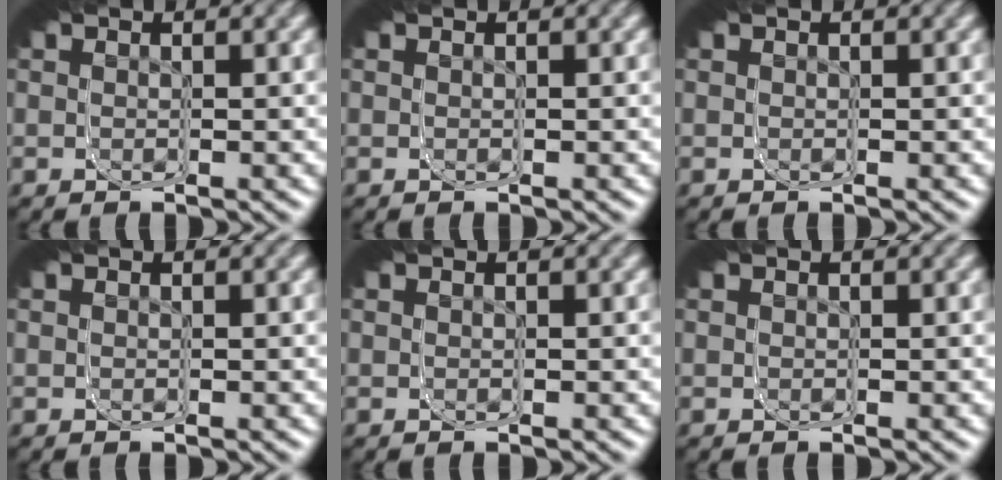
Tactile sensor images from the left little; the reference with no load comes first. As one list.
[{"total": 0.0}, {"total": 0.0}, {"total": 0.0}, {"total": 0.0}, {"total": 0.0}]